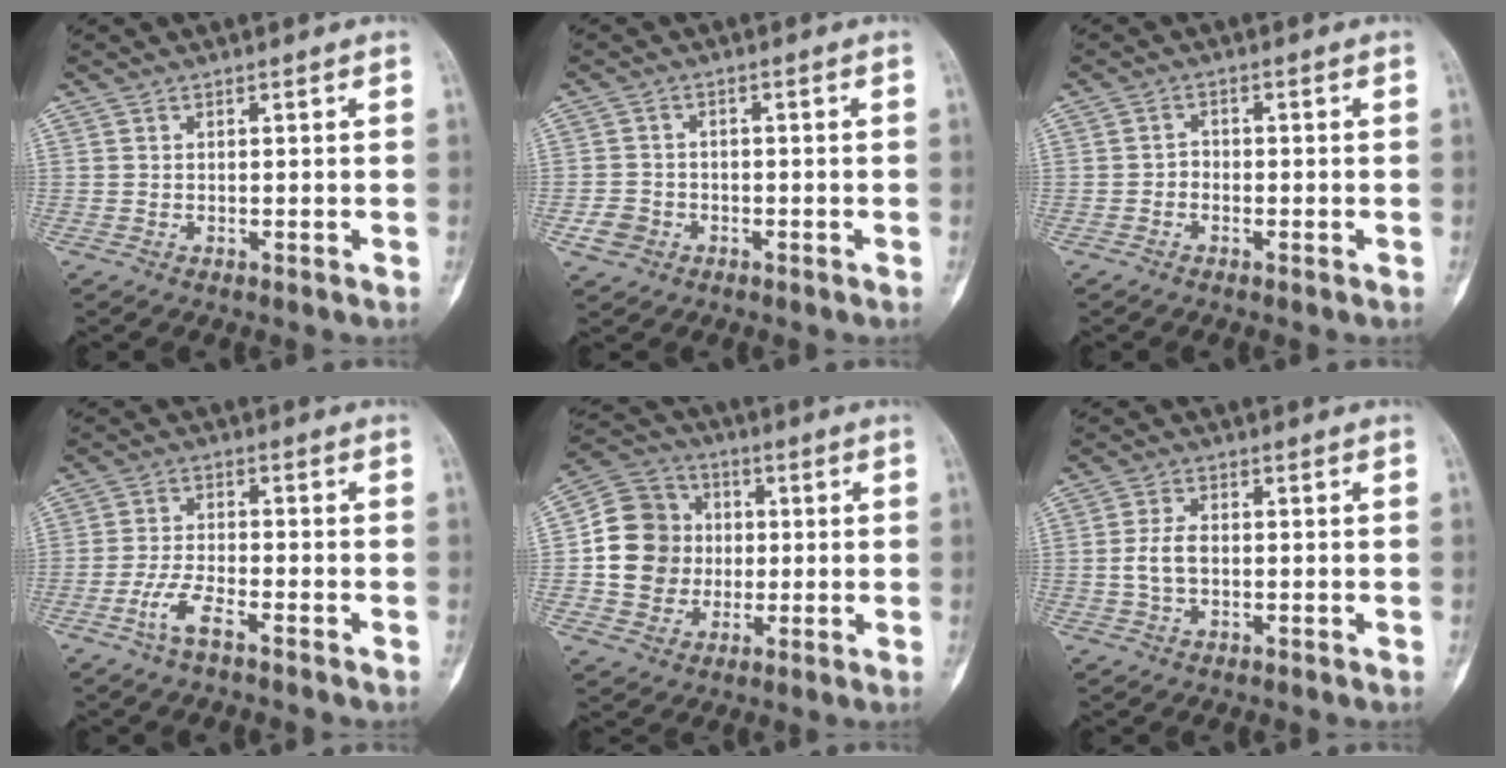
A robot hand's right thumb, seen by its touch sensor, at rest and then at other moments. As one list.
[{"total": 3.6, "force": [-1.6, 3.0, 1.2], "torque": [-0.011, 0.013, -0.028]}, {"total": 1.5, "force": [-0.8, 1.1, 0.5], "torque": [0.008, 0.005, -0.022]}, {"total": 5.4, "force": [-3.3, 1.7, 4.0], "torque": [-0.086, 0.019, -0.064]}, {"total": 13.7, "force": [-0.1, 12.4, 5.9], "torque": [-0.079, 0.022, -0.002]}, {"total": 4.3, "force": [-0.4, 2.6, 3.4], "torque": [-0.066, 0.006, -0.010]}]